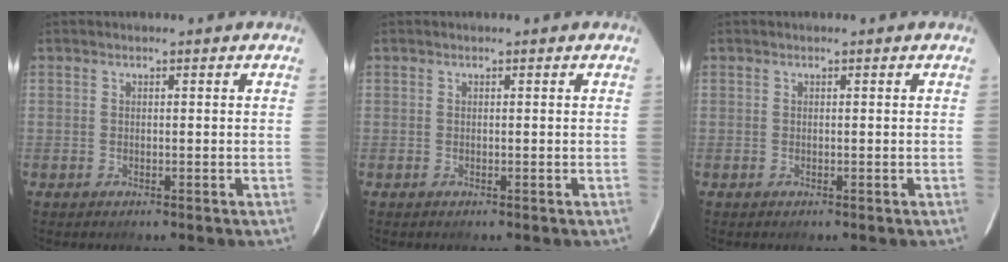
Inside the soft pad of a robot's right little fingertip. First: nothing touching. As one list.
[{"total": 0.0}, {"total": 0.0}]